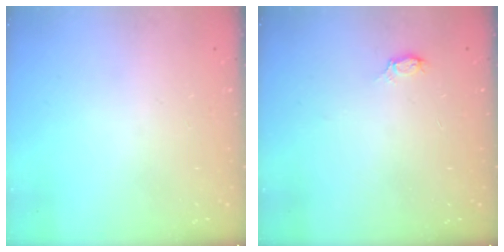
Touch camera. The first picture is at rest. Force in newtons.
{"total": 3.3, "press": 3.3, "slide": 0.4}